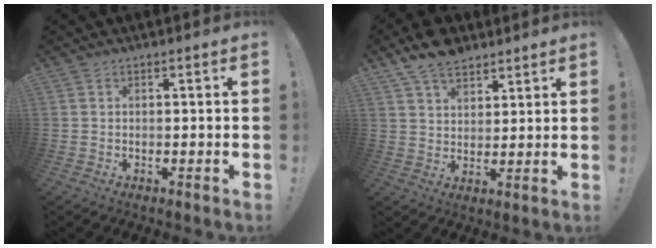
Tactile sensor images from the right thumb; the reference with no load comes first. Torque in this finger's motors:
{"motor_torque": [0.67, 0.70, 0.44, 0.44, 0.01]}